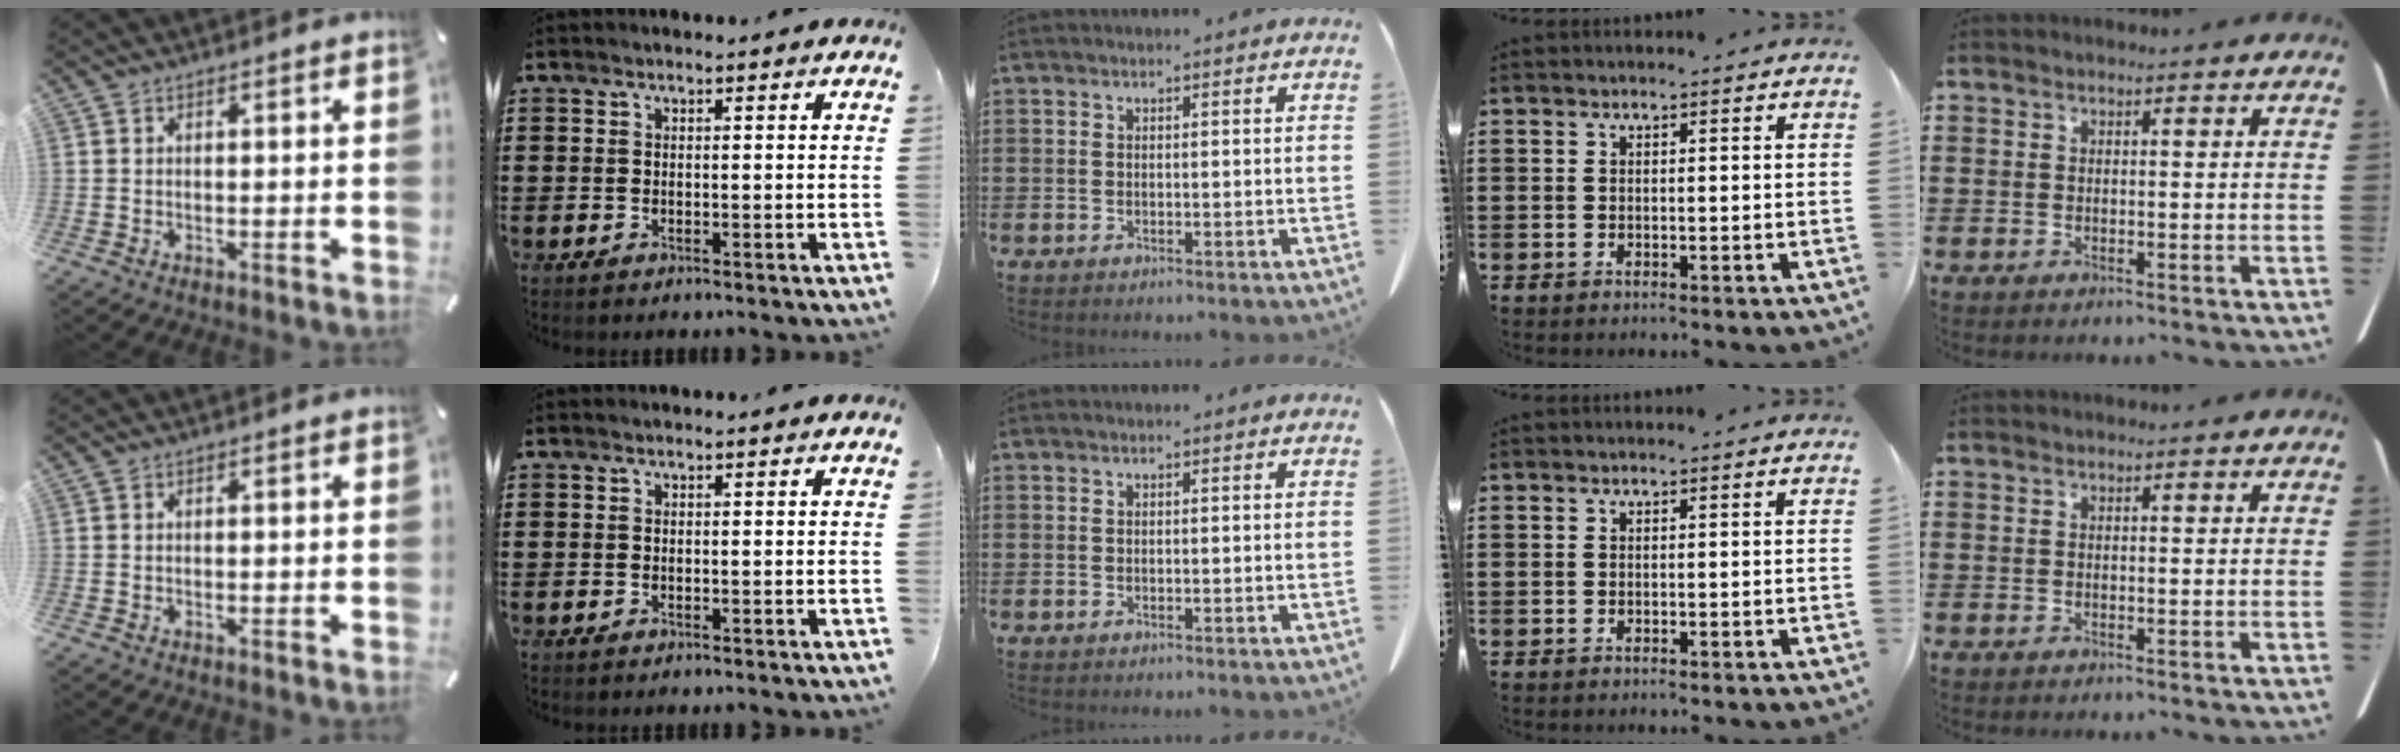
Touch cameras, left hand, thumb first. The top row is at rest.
{}